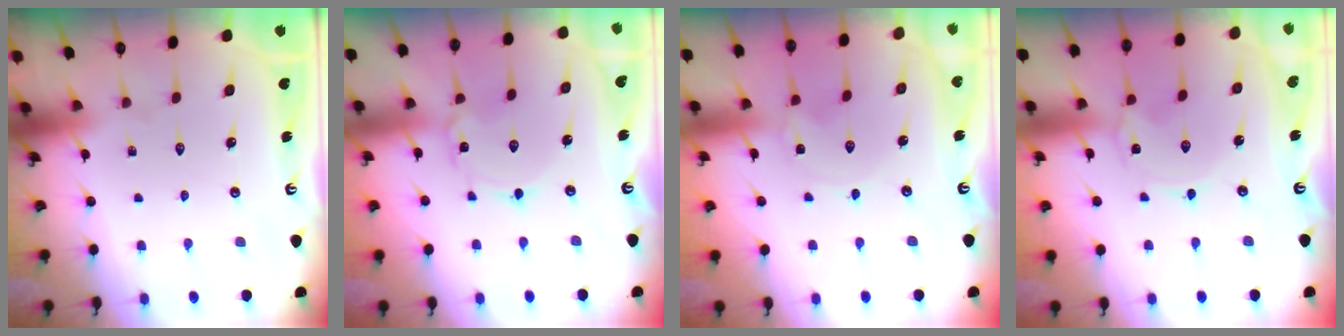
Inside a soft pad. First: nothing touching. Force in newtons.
{"total": 1.8, "press": 1.8, "slide": 0.1}
{"total": 0.8, "press": 0.8, "slide": 0.1}
{"total": 0.0}